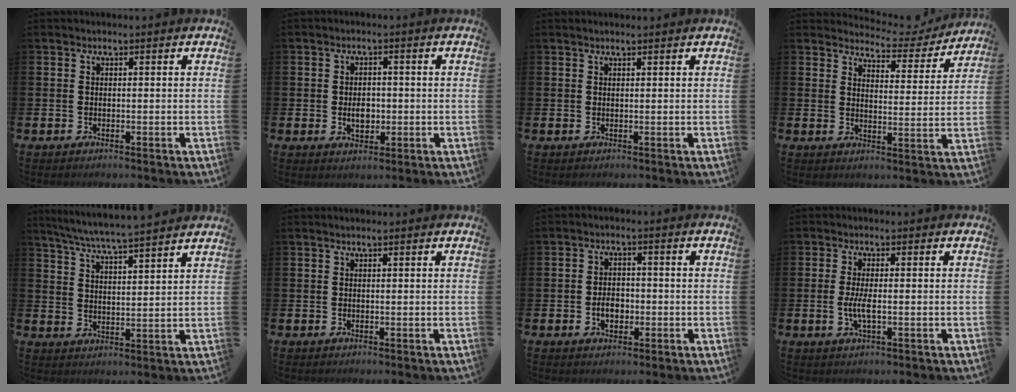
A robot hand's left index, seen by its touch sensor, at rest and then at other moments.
{"total": 3.1, "force": [-0.1, 2.2, 2.2], "torque": [-0.025, 0.000, -0.008]}
{"total": 0.9, "force": [0.9, 0.0, 0.3], "torque": [-0.003, 0.001, 0.015]}
{"total": 4.4, "force": [4.2, 1.2, 0.4], "torque": [-0.015, -0.035, 0.068]}
{"total": 6.3, "force": [6.1, -0.3, 1.7], "torque": [-0.057, -0.038, 0.107]}
{"total": 0.6, "force": [0.6, 0.0, 0.2], "torque": [-0.001, 0.000, 0.011]}
{"total": 3.0, "force": [-0.7, 2.1, 2.0], "torque": [-0.021, -0.004, -0.020]}
{"total": 2.7, "force": [-0.3, 0.7, 2.6], "torque": [-0.045, -0.002, -0.007]}